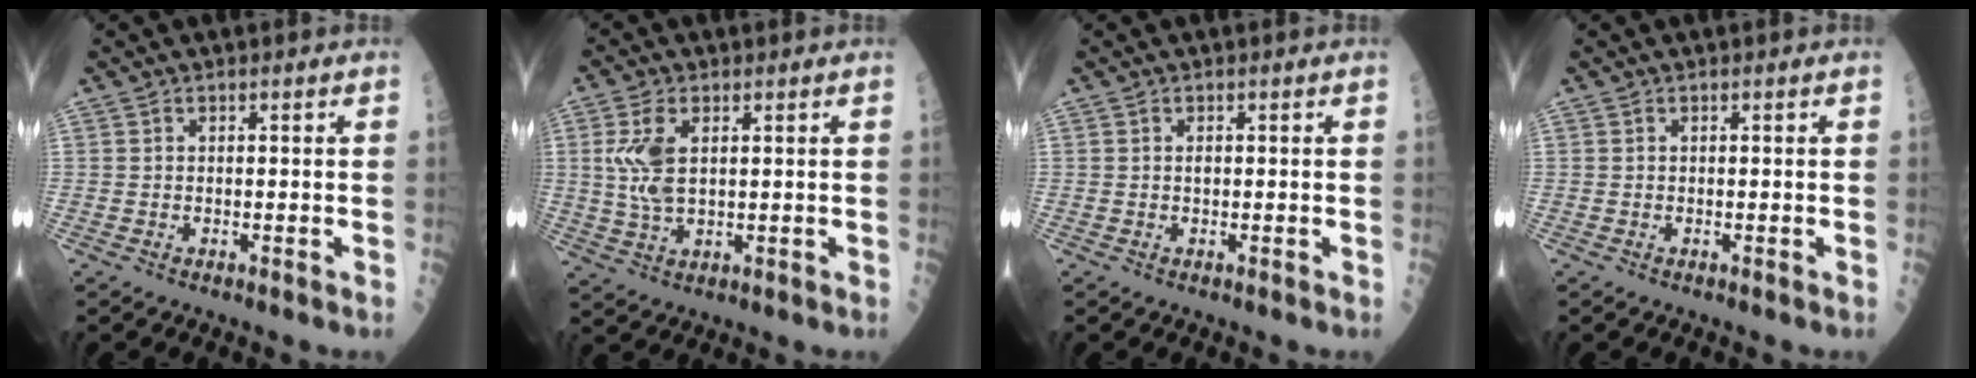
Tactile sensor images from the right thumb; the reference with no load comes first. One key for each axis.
{"total": 7.4, "fx": 1.6, "fy": 3.8, "fz": 6.2, "tx": -0.135, "ty": -0.004, "tz": 0.037}
{"total": 0.6, "fx": 0.0, "fy": 0.4, "fz": 0.4, "tx": -0.006, "ty": 0.001, "tz": 0.000}
{"total": 0.0}